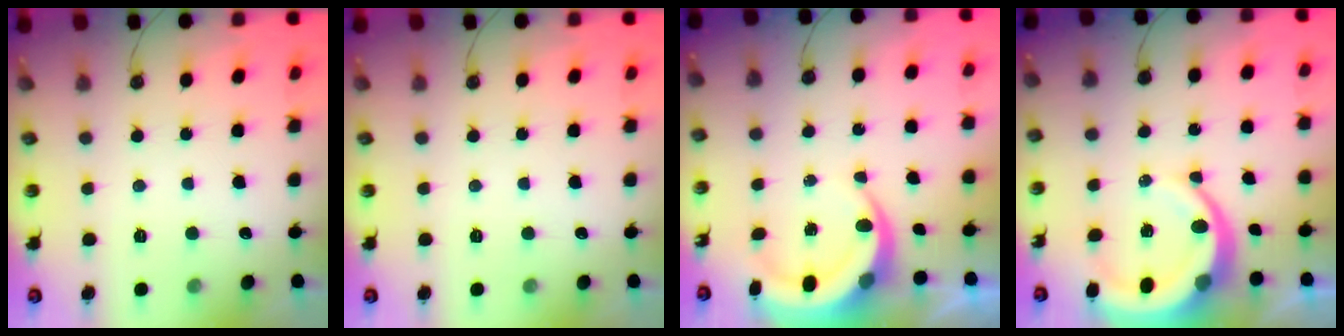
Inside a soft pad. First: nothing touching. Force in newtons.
{"total": 0.0}
{"total": 6.8, "press": 6.8, "slide": 0.8}
{"total": 10.0, "press": 9.9, "slide": 1.4}